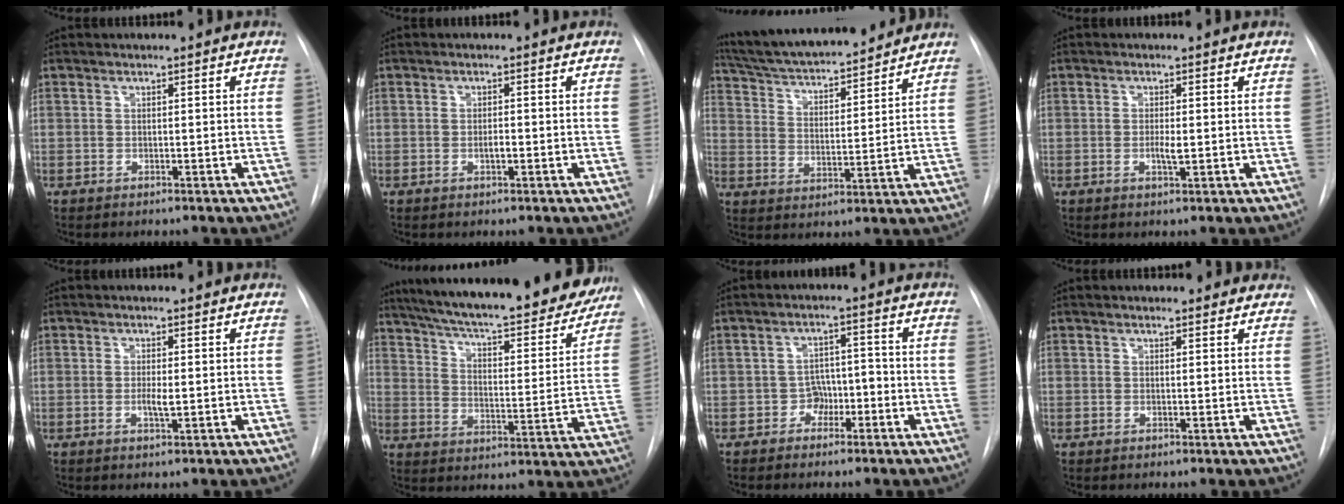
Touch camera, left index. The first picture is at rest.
{"total": 1.2, "force": [-0.5, 0.3, 1.0], "torque": [-0.019, -0.002, -0.009]}
{"total": 19.1, "force": [17.2, 2.7, 7.8], "torque": [-0.133, 0.016, 0.268]}
{"total": 1.7, "force": [-0.3, 0.3, 1.7], "torque": [-0.034, -0.004, -0.004]}
{"total": 1.8, "force": [-0.2, 0.3, 1.8], "torque": [-0.037, -0.005, -0.003]}
{"total": 29.5, "force": [25.4, 5.9, 13.8], "torque": [-0.230, -0.039, 0.333]}
{"total": 3.4, "force": [-1.9, 2.4, 1.4], "torque": [-0.012, 0.009, -0.033]}
{"total": 3.5, "force": [3.2, 1.2, 0.7], "torque": [-0.003, 0.001, 0.023]}